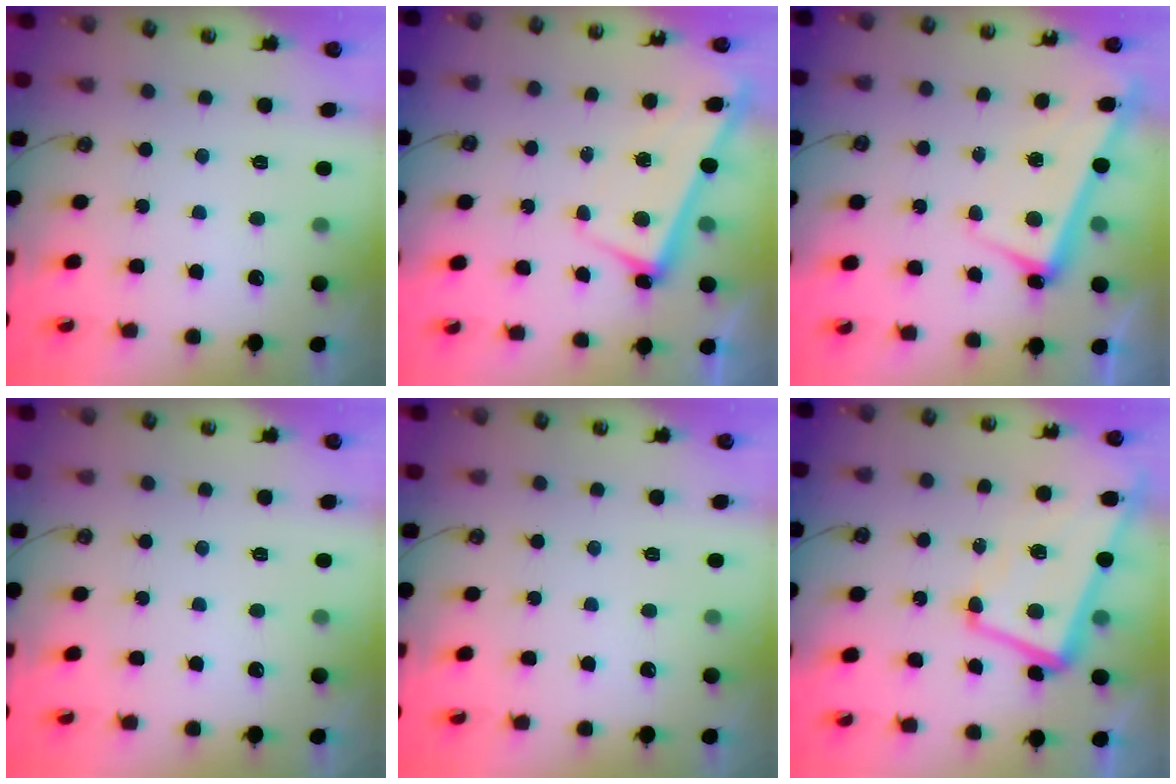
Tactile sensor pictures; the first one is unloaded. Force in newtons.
{"total": 2.8, "press": 2.7, "slide": 0.4}
{"total": 2.7, "press": 2.5, "slide": 1.0}
{"total": 0.0}
{"total": 0.0}
{"total": 3.3, "press": 2.7, "slide": 1.9}